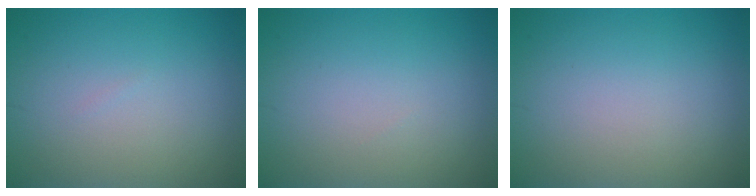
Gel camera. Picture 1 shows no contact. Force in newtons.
{"total": 0.0}
{"total": 0.0}